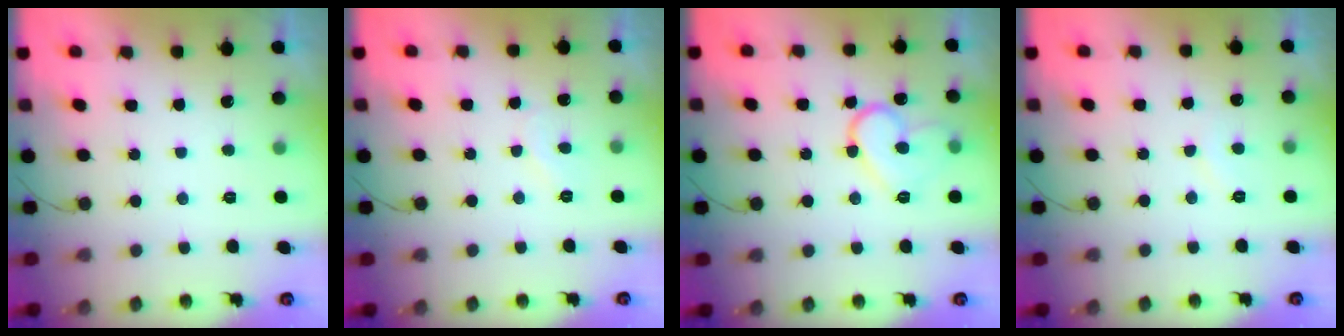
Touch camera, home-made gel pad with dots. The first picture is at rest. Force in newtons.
{"total": 4.6, "press": 4.5, "slide": 0.4}
{"total": 11.5, "press": 11.5, "slide": 0.9}
{"total": 4.8, "press": 4.7, "slide": 0.4}